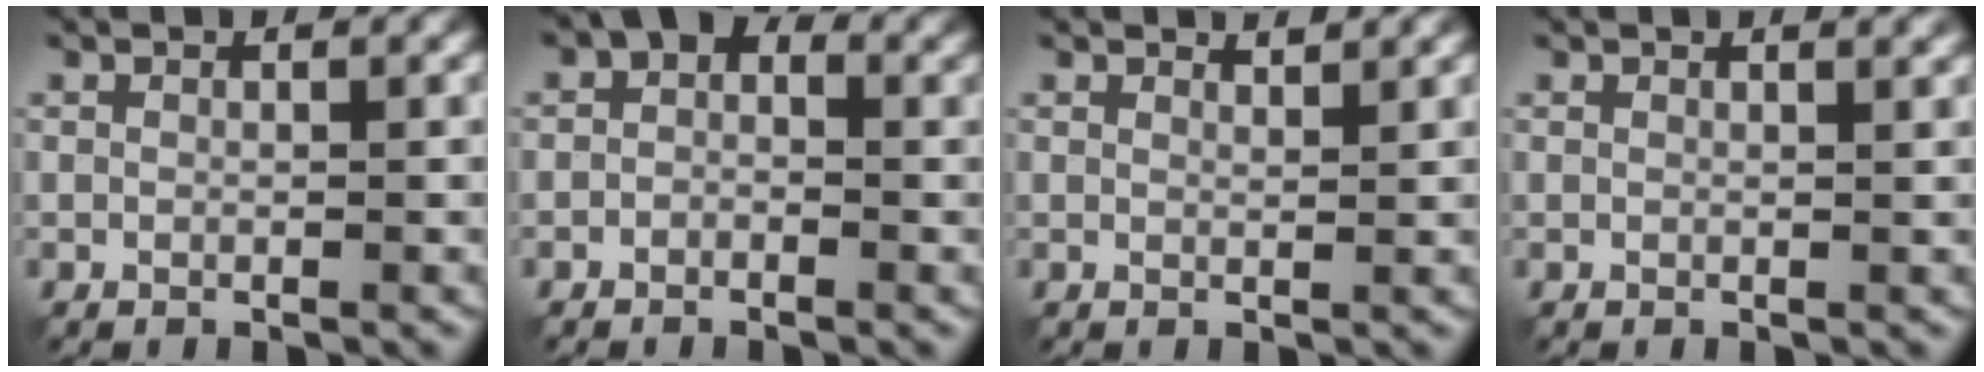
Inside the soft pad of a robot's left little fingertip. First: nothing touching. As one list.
[{"total": 3.1, "force": [0.5, 2.4, 1.9], "torque": [-0.017, 0.011, -0.012]}, {"total": 2.1, "force": [1.9, 0.4, 0.7], "torque": [-0.009, 0.006, 0.024]}, {"total": 2.7, "force": [1.9, 1.1, 1.6], "torque": [0.001, 0.016, 0.009]}]